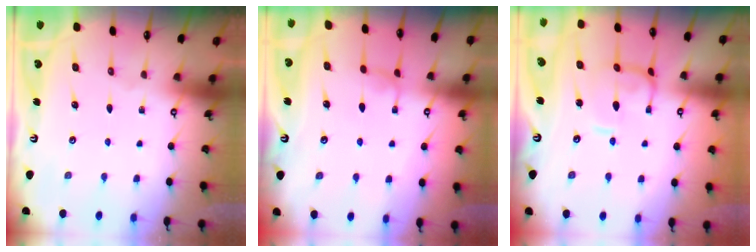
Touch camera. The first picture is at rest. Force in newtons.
{"total": 0.5, "press": 0.3, "slide": 0.4}
{"total": 2.6, "press": 2.5, "slide": 0.6}